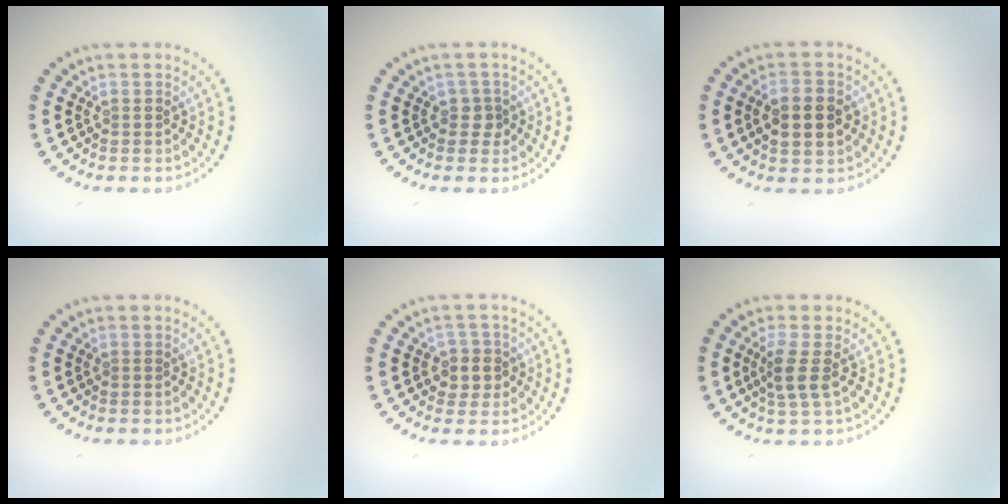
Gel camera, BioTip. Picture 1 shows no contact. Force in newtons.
{"total": 1.4, "press": 1.1, "slide": 0.8}
{"total": 4.1, "press": 4.1, "slide": 0.2}
{"total": 0.0}
{"total": 2.0, "press": 1.9, "slide": 0.8}
{"total": 2.4, "press": 1.9, "slide": 1.5}